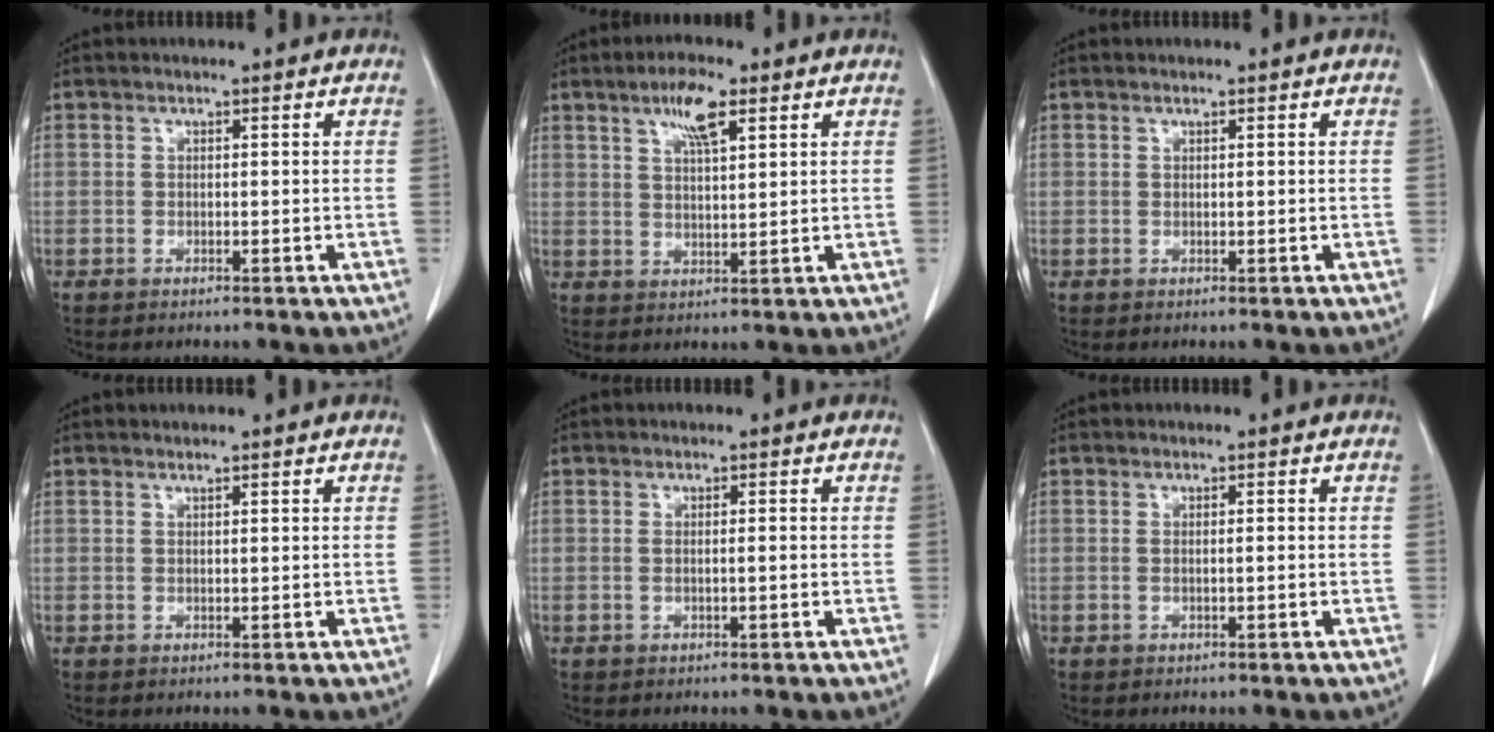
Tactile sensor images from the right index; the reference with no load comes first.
{"total": 6.4, "force": [3.5, 1.7, 5.1], "torque": [-0.097, 0.003, 0.064]}
{"total": 0.0}
{"total": 0.5, "force": [0.4, 0.2, 0.2], "torque": [-0.007, 0.001, 0.010]}
{"total": 1.7, "force": [-0.2, 0.5, 1.6], "torque": [-0.040, 0.007, 0.003]}
{"total": 1.4, "force": [-0.2, 0.5, 1.3], "torque": [-0.035, 0.006, 0.003]}